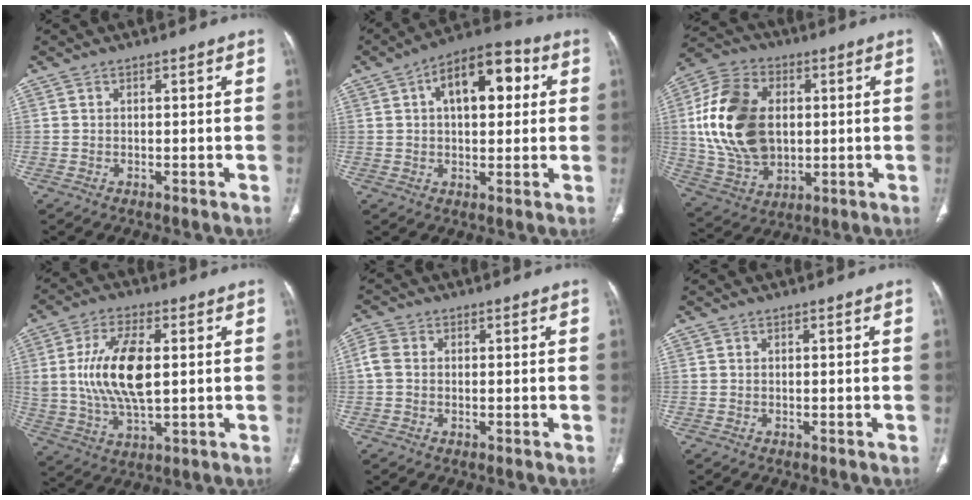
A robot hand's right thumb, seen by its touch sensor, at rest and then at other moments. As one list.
[{"total": 13.5, "force": [3.5, 7.2, 10.8], "torque": [-0.133, 0.022, 0.047]}, {"total": 20.3, "force": [2.1, 14.0, 14.6], "torque": [-0.266, 0.001, 0.049]}, {"total": 14.4, "force": [1.8, 6.9, 12.5], "torque": [-0.243, -0.006, 0.037]}, {"total": 3.1, "force": [0.2, 2.4, 1.8], "torque": [-0.045, 0.005, -0.004]}, {"total": 0.0}]